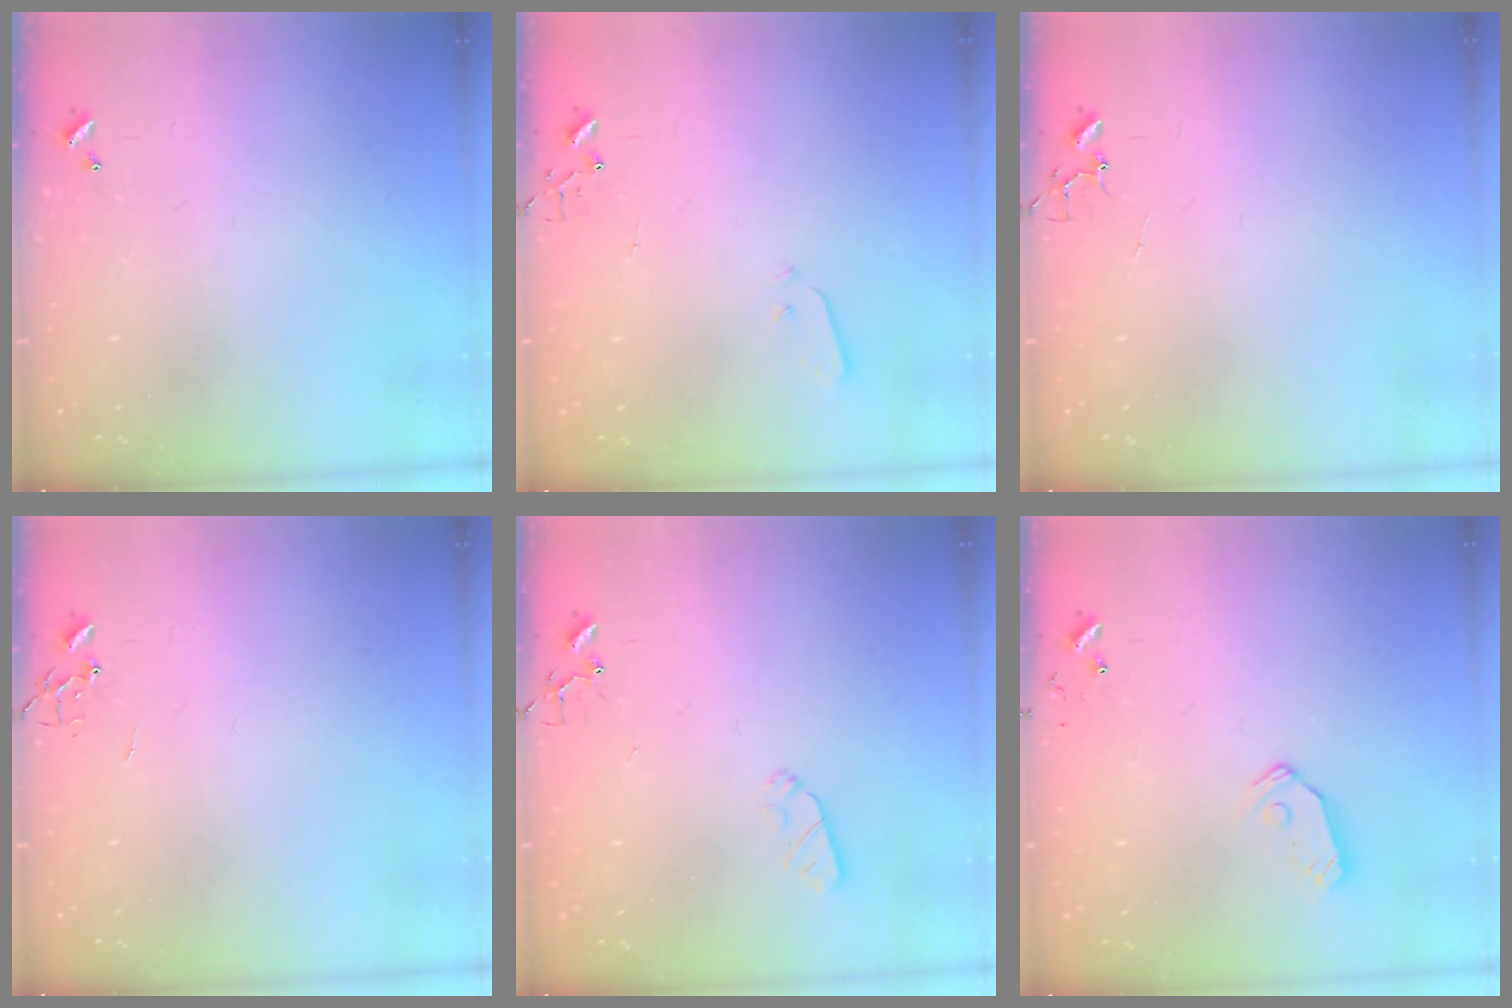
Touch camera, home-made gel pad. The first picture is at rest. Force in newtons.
{"total": 3.1, "press": 3.1, "slide": 0.7}
{"total": 3.7, "press": 3.7, "slide": 0.3}
{"total": 0.0}
{"total": 4.2, "press": 4.1, "slide": 1.0}
{"total": 7.2, "press": 7.2, "slide": 0.3}